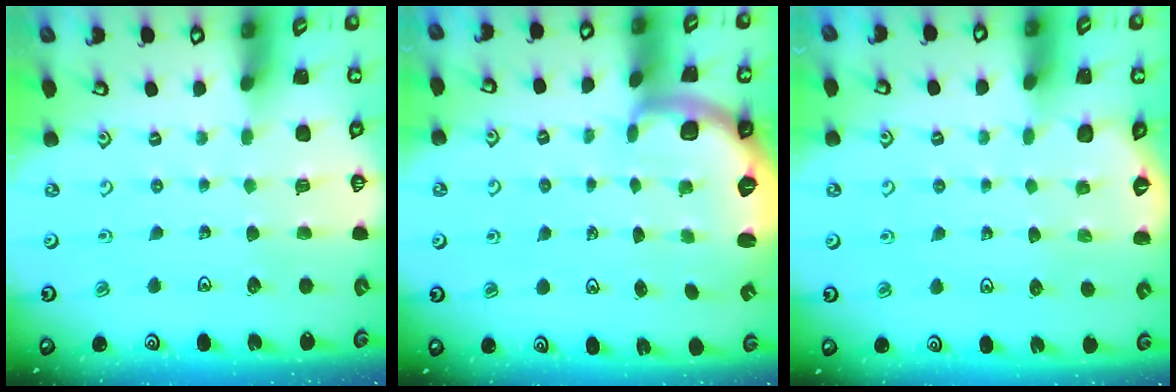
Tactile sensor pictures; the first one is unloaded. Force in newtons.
{"total": 1.9, "press": 1.8, "slide": 0.5}
{"total": 2.1, "press": 1.0, "slide": 1.8}